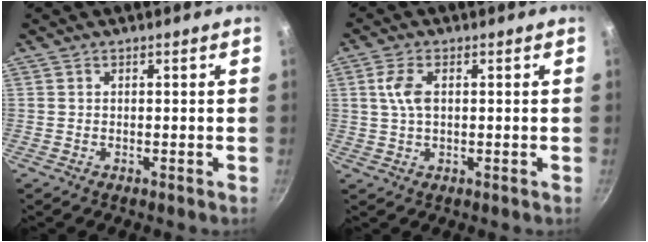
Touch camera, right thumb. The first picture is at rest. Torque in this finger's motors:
{"motor_torque": [0.10, 0.06, 0.32, 0.57, 0.04]}